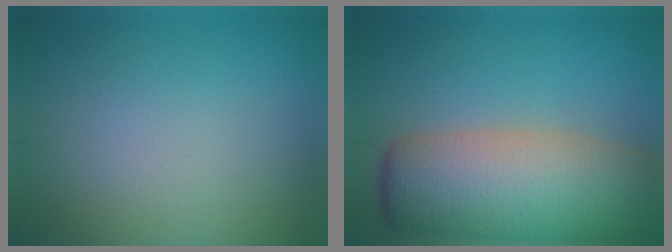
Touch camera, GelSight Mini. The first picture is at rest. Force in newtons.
{"total": 11.3, "press": 11.3, "slide": 0.7}